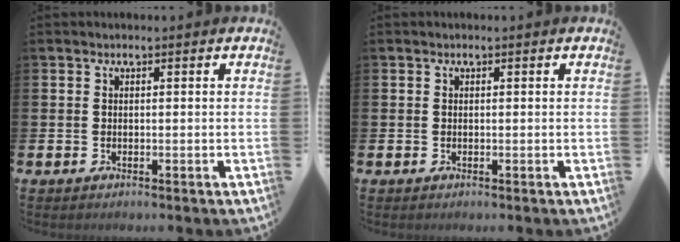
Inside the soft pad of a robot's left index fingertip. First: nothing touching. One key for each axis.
{"total": 0.0}